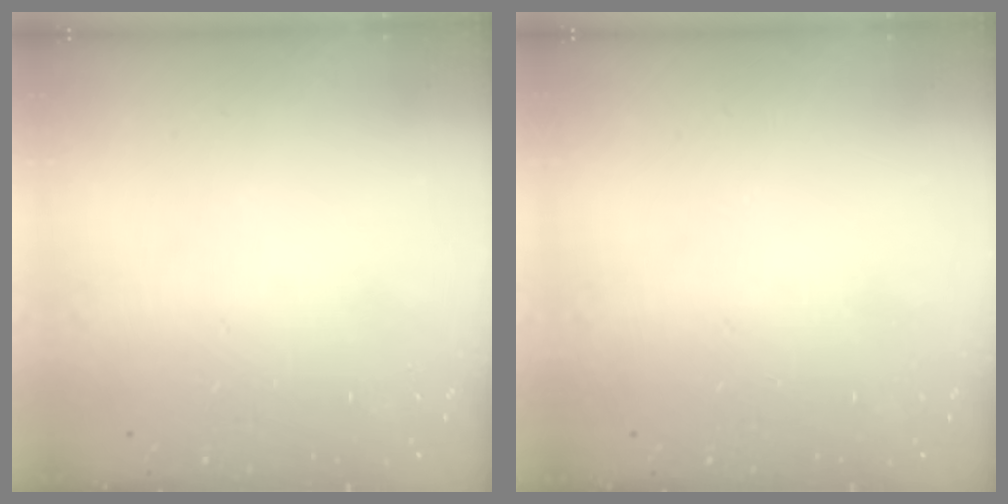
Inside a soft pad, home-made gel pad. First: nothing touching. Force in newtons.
{"total": 0.0}